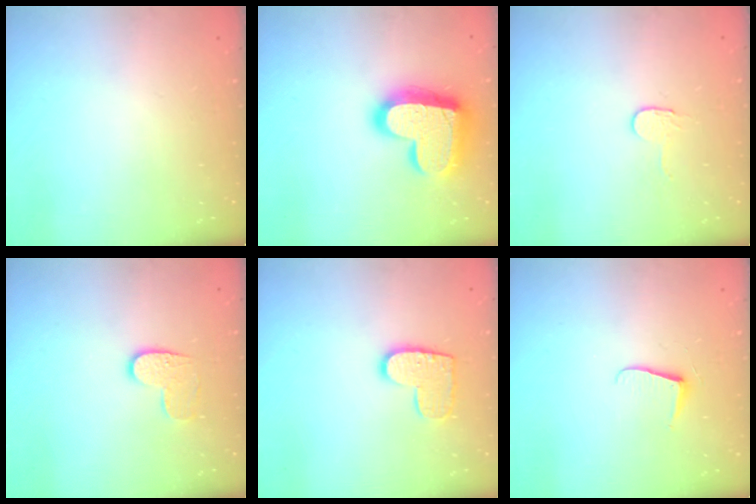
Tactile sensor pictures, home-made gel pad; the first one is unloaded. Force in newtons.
{"total": 20.9, "press": 20.8, "slide": 1.8}
{"total": 2.7, "press": 2.7, "slide": 0.2}
{"total": 6.6, "press": 6.6, "slide": 0.3}
{"total": 10.2, "press": 10.1, "slide": 0.5}
{"total": 5.5, "press": 5.5, "slide": 0.6}